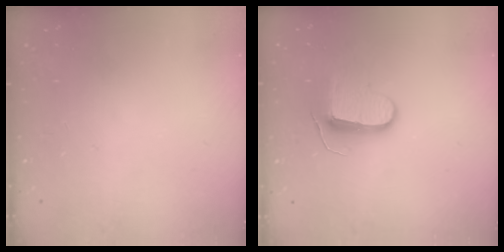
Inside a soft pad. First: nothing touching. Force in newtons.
{"total": 9.3, "press": 9.3, "slide": 0.0}